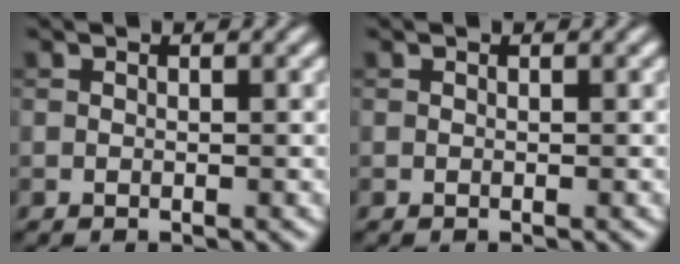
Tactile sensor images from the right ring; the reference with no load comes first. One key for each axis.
{"total": 0.0}